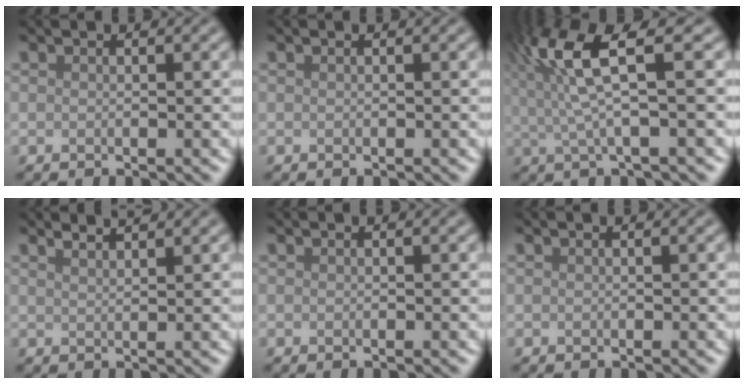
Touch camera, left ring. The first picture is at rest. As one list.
[{"total": 0.0}, {"total": 7.8, "force": [2.5, 1.8, 7.1], "torque": [-0.155, 0.014, 0.048]}, {"total": 2.5, "force": [2.1, 0.7, 1.1], "torque": [0.003, 0.005, 0.009]}, {"total": 0.0}, {"total": 0.0}]